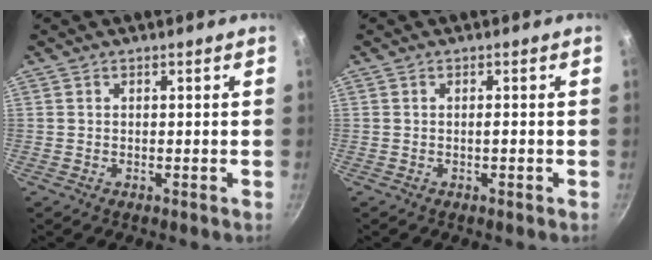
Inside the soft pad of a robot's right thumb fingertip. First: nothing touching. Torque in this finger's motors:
{"motor_torque": [2.63, 2.38, 0.50, -0.13, 0.08]}